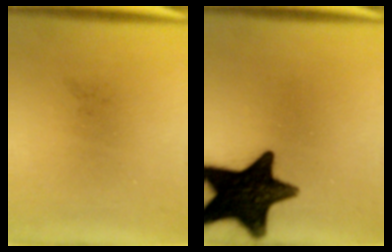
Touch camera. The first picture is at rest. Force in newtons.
{"total": 17.8}